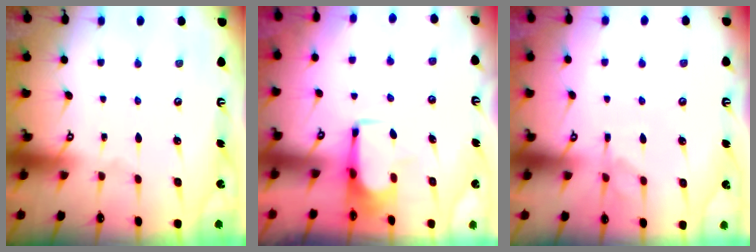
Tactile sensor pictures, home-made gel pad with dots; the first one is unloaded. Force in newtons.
{"total": 0.0}
{"total": 1.1, "press": 0.3, "slide": 1.1}